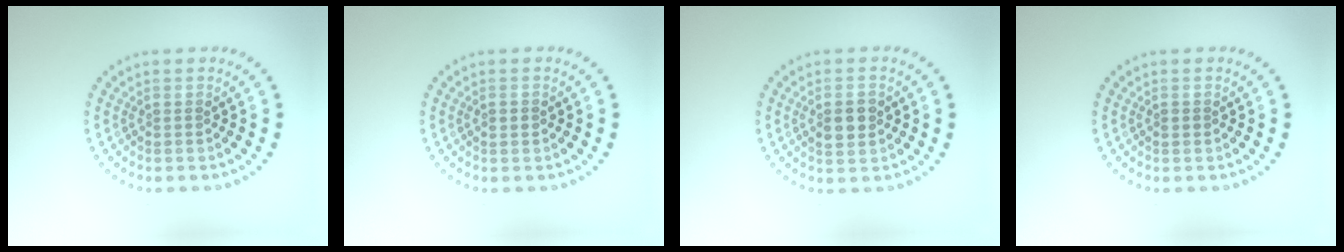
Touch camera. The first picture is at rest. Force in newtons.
{"total": 1.4, "press": 1.4, "slide": 0.1}
{"total": 2.8, "press": 2.8, "slide": 0.2}
{"total": 0.8, "press": 0.8, "slide": 0.2}